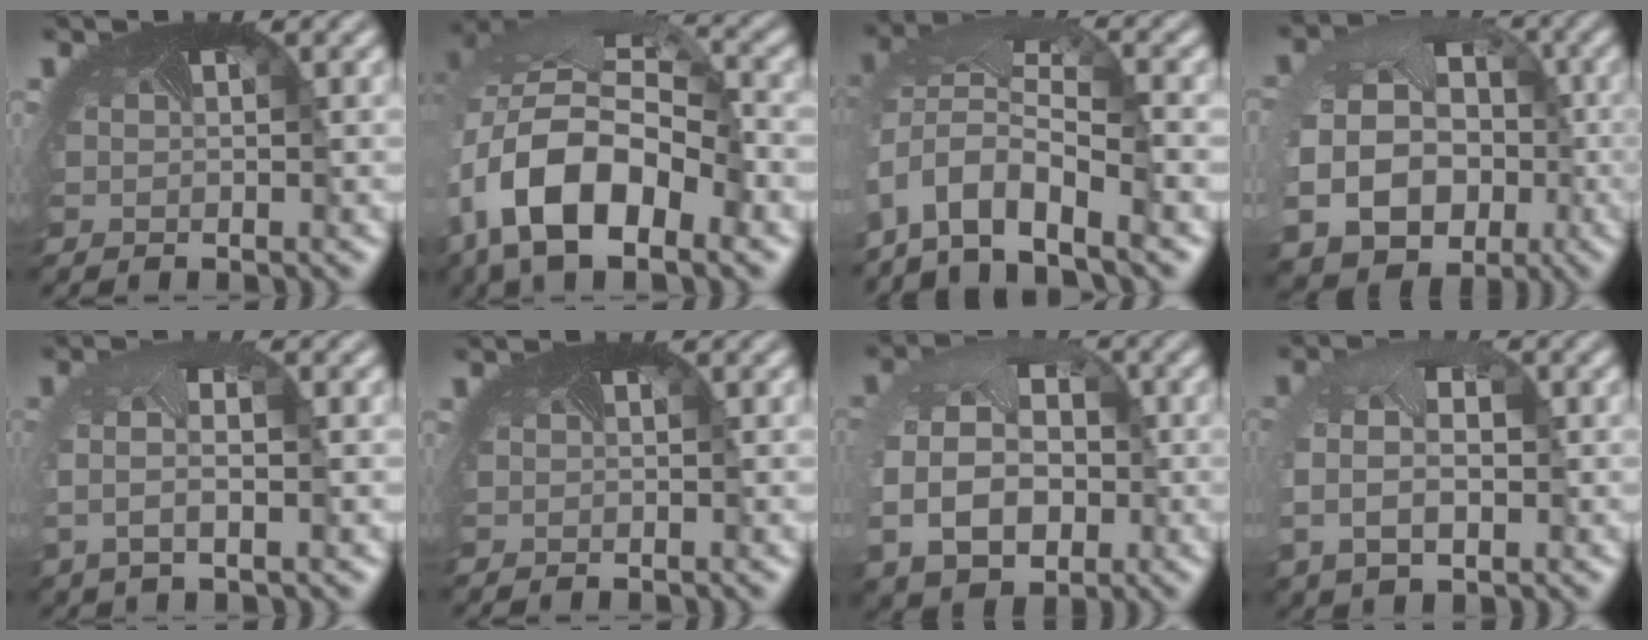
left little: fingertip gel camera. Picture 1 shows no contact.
{"total": 13.3, "force": [-4.9, 8.2, 9.3], "torque": [-0.216, -0.025, -0.086]}
{"total": 7.2, "force": [-5.0, 2.7, 4.4], "torque": [-0.098, -0.019, -0.097]}
{"total": 12.6, "force": [-2.5, 10.7, 6.2], "torque": [-0.126, -0.049, -0.035]}
{"total": 3.1, "force": [0.0, 1.4, 2.7], "torque": [-0.086, -0.005, -0.001]}
{"total": 0.0}
{"total": 9.0, "force": [-0.8, 6.9, 5.7], "torque": [-0.125, -0.023, 0.000]}
{"total": 6.1, "force": [0.1, 4.3, 4.4], "torque": [-0.108, -0.015, 0.012]}